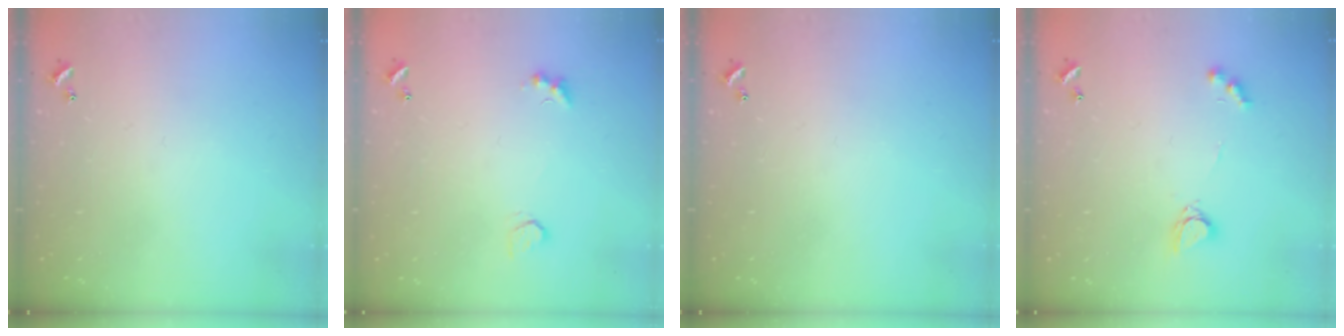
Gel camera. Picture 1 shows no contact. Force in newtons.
{"total": 2.8, "press": 2.6, "slide": 1.0}
{"total": 0.0}
{"total": 4.7, "press": 4.7, "slide": 0.4}